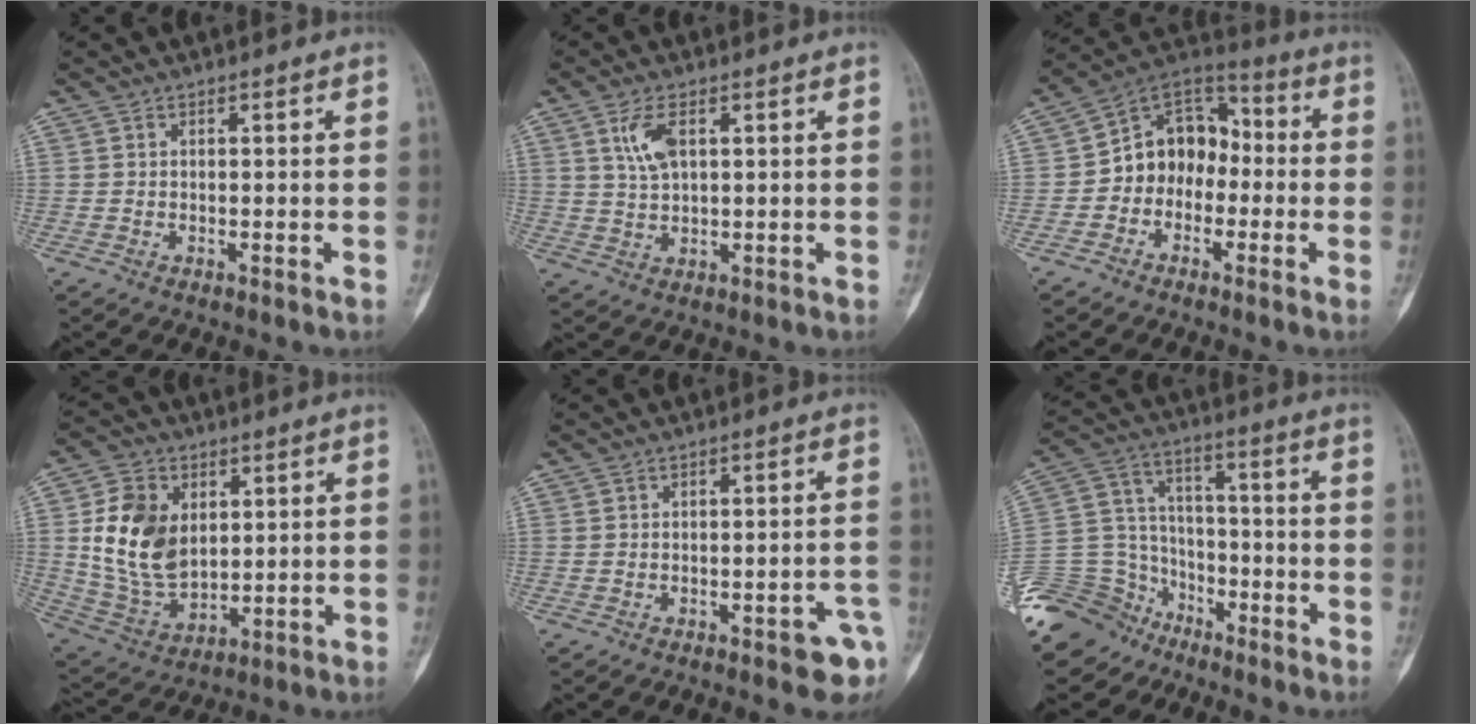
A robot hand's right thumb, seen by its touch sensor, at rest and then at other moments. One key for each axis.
{"total": 5.6, "fx": 2.1, "fy": 2.5, "fz": 4.6, "tx": -0.093, "ty": -0.004, "tz": 0.046}
{"total": 11.6, "fx": -1.9, "fy": 9.3, "fz": 6.7, "tx": -0.067, "ty": 0.054, "tz": -0.051}
{"total": 15.0, "fx": 2.9, "fy": 10.5, "fz": 10.3, "tx": -0.167, "ty": -0.013, "tz": 0.068}
{"total": 6.2, "fx": -3.1, "fy": 1.9, "fz": 5.0, "tx": -0.050, "ty": 0.024, "tz": -0.033}
{"total": 17.4, "fx": -12.8, "fy": 11.4, "fz": 3.2, "tx": -0.059, "ty": 0.093, "tz": -0.233}